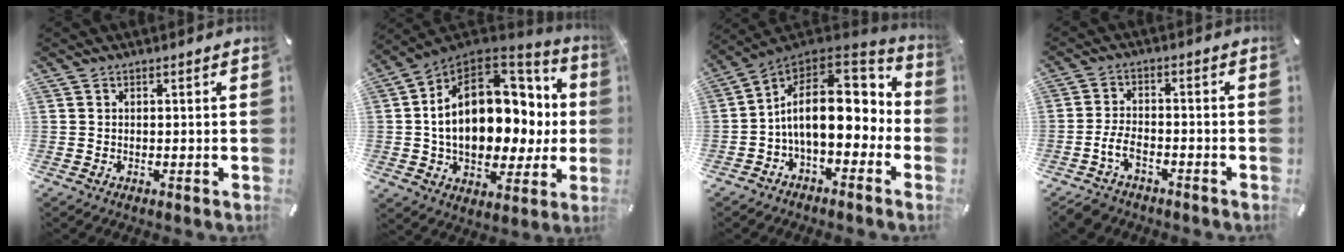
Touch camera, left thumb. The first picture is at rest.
{"total": 23.1, "force": [2.4, 15.3, 17.2], "torque": [-0.289, -0.013, 0.049]}
{"total": 18.9, "force": [0.8, 10.9, 15.5], "torque": [-0.265, -0.004, 0.018]}
{"total": 6.1, "force": [-3.3, 3.6, 3.6], "torque": [-0.077, 0.018, -0.065]}